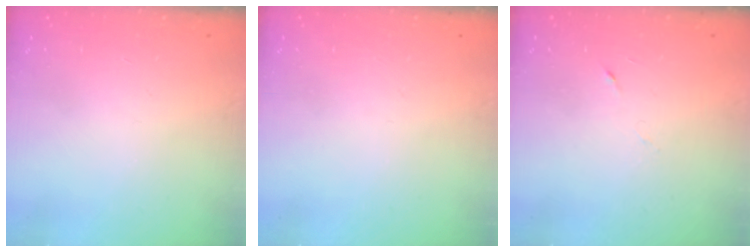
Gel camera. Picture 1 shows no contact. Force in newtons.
{"total": 0.0}
{"total": 3.4, "press": 3.2, "slide": 0.9}